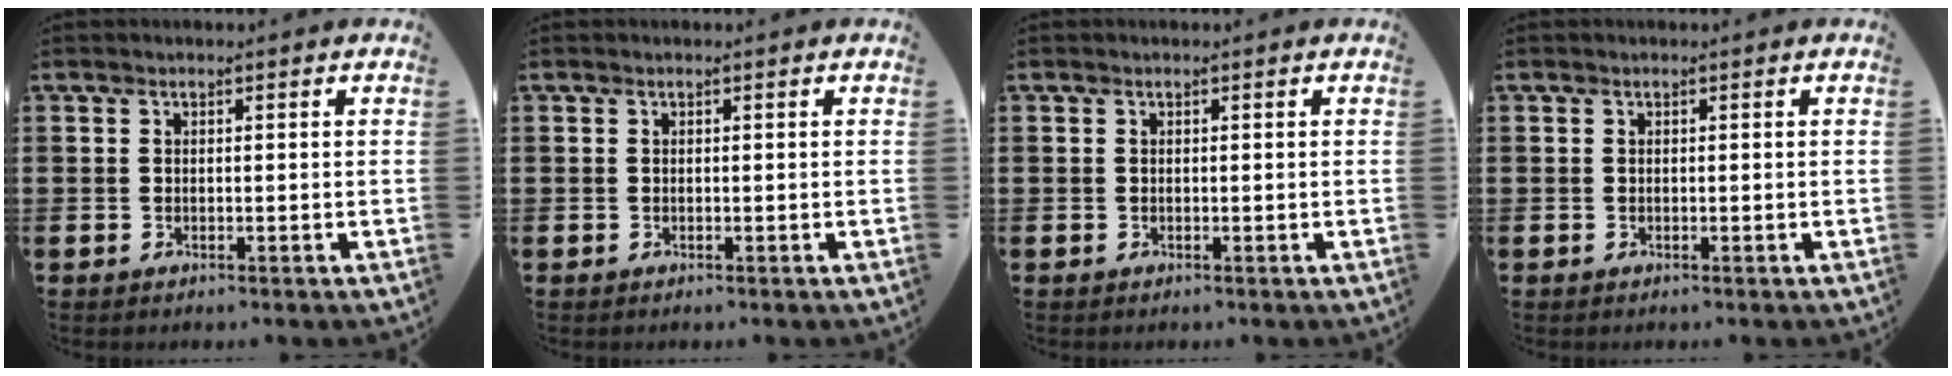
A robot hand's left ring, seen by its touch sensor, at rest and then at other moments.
{"total": 0.0}
{"total": 0.0}
{"total": 0.0}